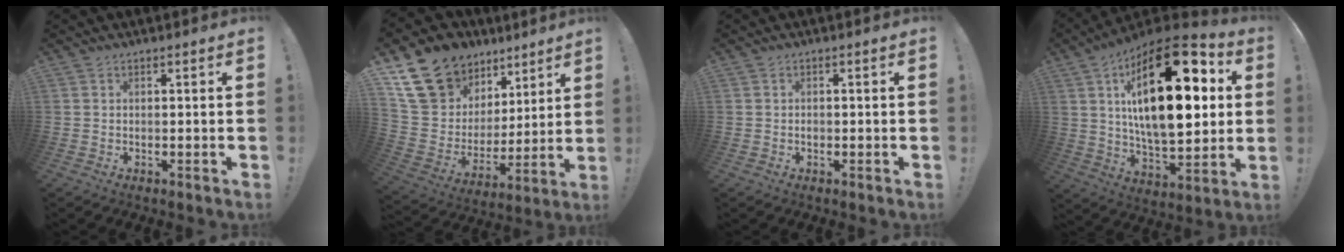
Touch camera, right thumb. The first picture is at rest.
{"total": 18.1, "force": [11.8, 12.3, 6.0], "torque": [-0.101, -0.079, 0.244]}
{"total": 0.6, "force": [-0.4, 0.4, 0.1], "torque": [-0.010, 0.005, -0.006]}
{"total": 30.9, "force": [8.1, 14.1, 26.3], "torque": [-0.449, -0.032, 0.133]}